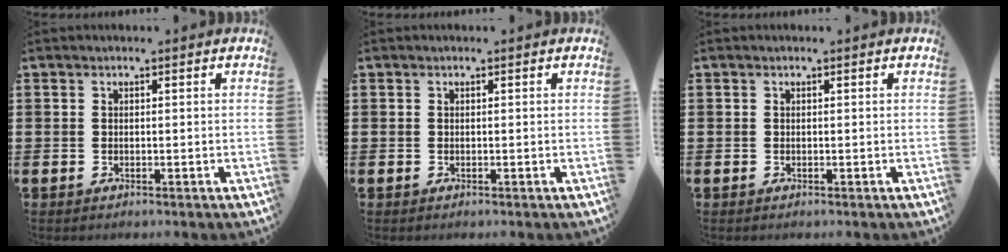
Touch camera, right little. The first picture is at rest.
{"total": 0.0}
{"total": 0.0}